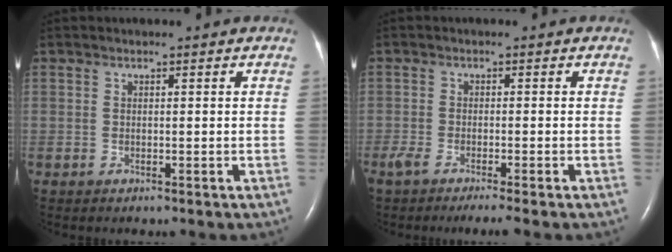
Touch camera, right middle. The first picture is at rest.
{"total": 4.9, "force": [-3.8, 0.1, 3.1], "torque": [-0.050, -0.012, -0.064]}